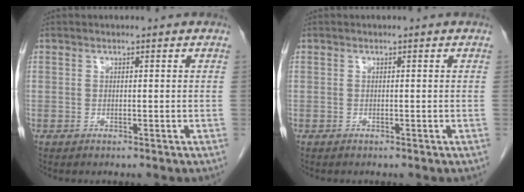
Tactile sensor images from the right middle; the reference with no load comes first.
{"total": 0.0}